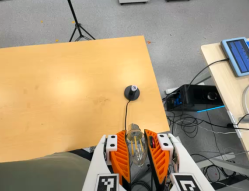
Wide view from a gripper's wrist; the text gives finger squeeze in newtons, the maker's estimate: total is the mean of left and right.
{"total": 22.3, "left": 24.7, "right": 19.9}